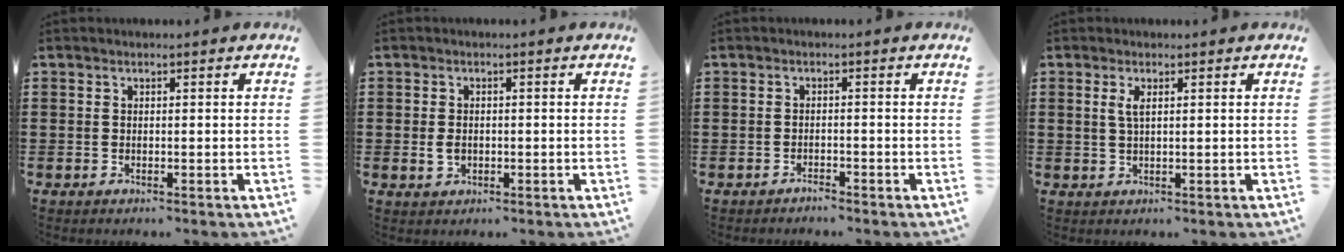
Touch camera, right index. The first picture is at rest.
{"total": 1.8, "force": [-0.3, 1.1, 1.3], "torque": [-0.028, 0.001, -0.005]}
{"total": 1.3, "force": [-1.3, 0.0, 0.1], "torque": [-0.006, 0.000, -0.026]}
{"total": 2.0, "force": [0.7, 0.6, 1.8], "torque": [-0.038, 0.003, 0.012]}